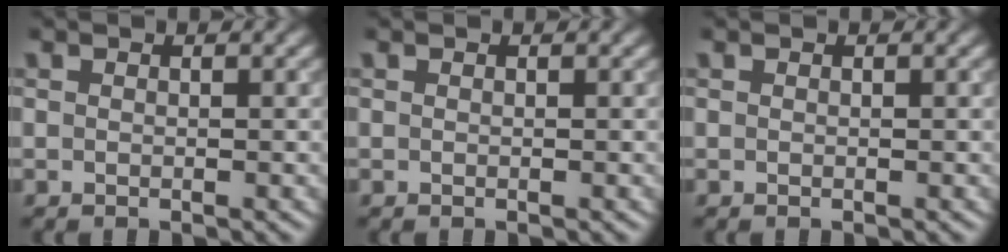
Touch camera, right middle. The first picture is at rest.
{"total": 0.0}
{"total": 0.0}